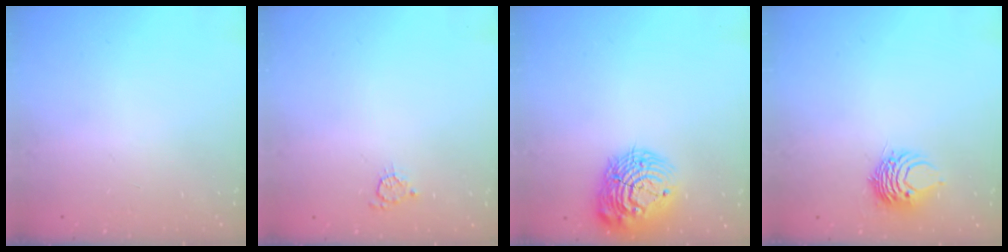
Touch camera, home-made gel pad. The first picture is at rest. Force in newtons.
{"total": 3.6, "press": 3.6, "slide": 0.4}
{"total": 15.0, "press": 14.9, "slide": 1.1}
{"total": 7.0, "press": 7.0, "slide": 0.8}